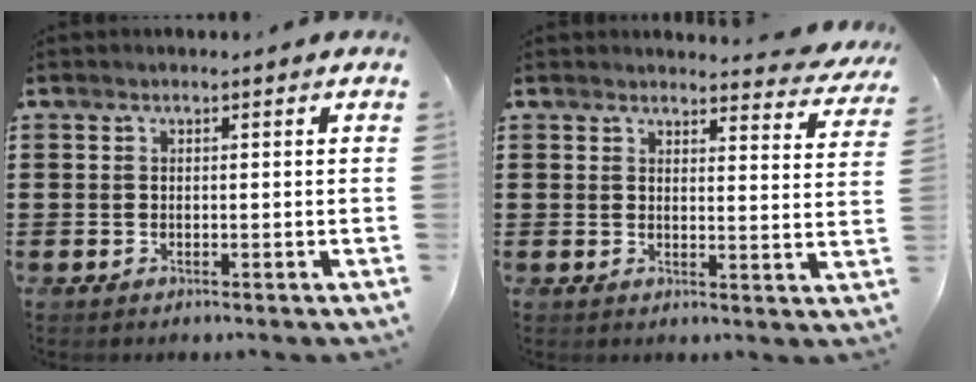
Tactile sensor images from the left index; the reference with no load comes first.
{"total": 3.4, "force": [3.3, 0.3, 0.8], "torque": [-0.013, -0.019, 0.057]}